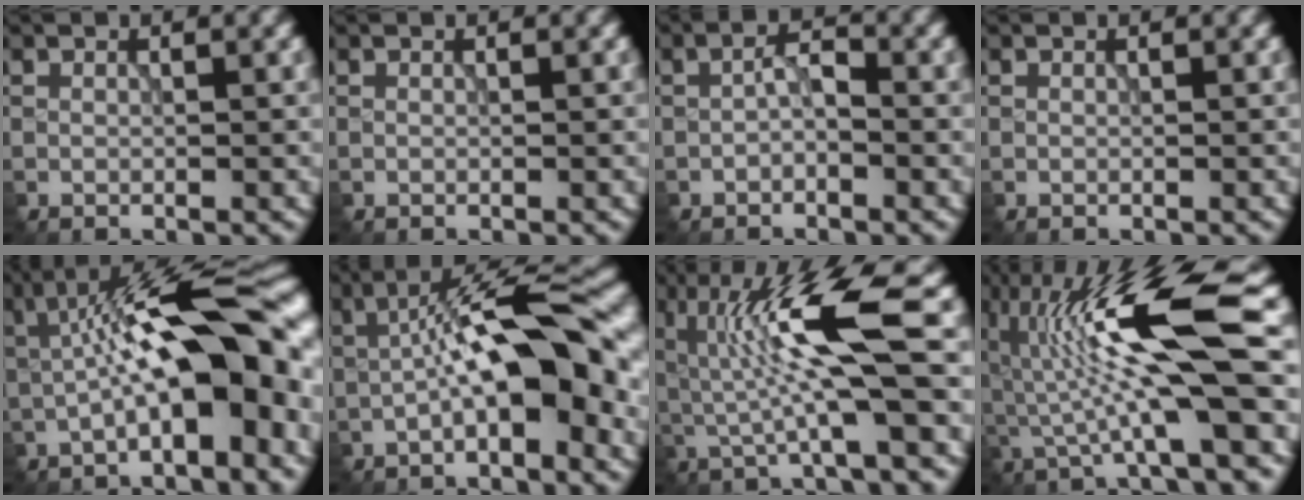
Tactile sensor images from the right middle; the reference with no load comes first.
{"total": 0.0}
{"total": 2.1, "force": [-0.6, 1.0, 1.8], "torque": [-0.034, 0.005, -0.013]}
{"total": 0.0}
{"total": 13.6, "force": [-0.2, 4.1, 13.0], "torque": [-0.183, 0.029, -0.010]}
{"total": 10.7, "force": [-0.8, 3.4, 10.1], "torque": [-0.154, 0.021, -0.020]}
{"total": 8.6, "force": [0.6, 1.2, 8.5], "torque": [-0.151, 0.001, 0.014]}
{"total": 11.0, "force": [0.6, 1.8, 10.8], "torque": [-0.200, 0.014, 0.015]}